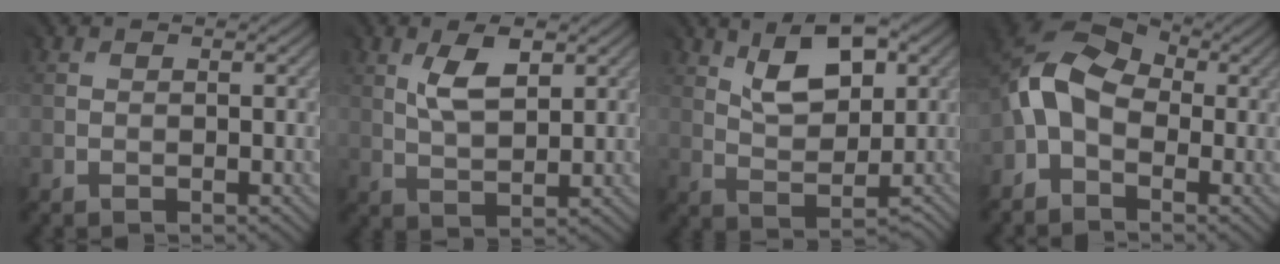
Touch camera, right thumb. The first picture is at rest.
{"total": 4.4, "force": [2.8, 2.1, 2.7], "torque": [-0.055, 0.002, 0.052]}
{"total": 6.6, "force": [4.2, 3.2, 4.0], "torque": [-0.067, 0.010, 0.074]}
{"total": 8.7, "force": [-0.6, 6.5, 5.8], "torque": [-0.136, 0.010, -0.033]}